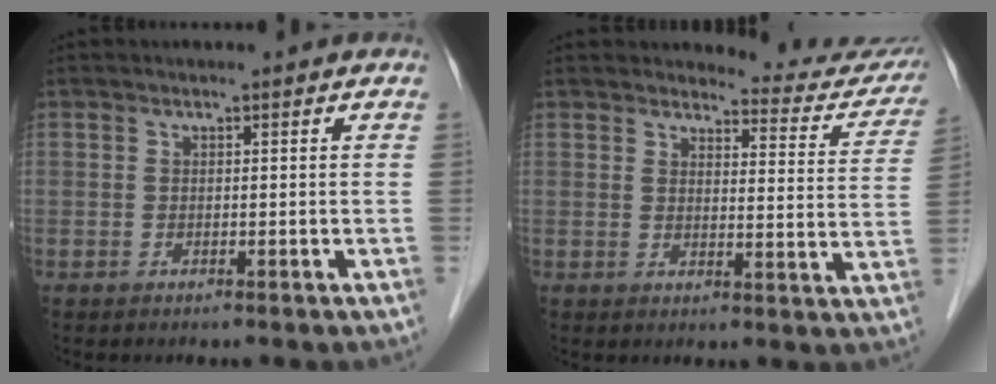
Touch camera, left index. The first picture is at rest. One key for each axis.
{"total": 11.9, "fx": 11.7, "fy": 1.8, "fz": 0.9, "tx": 0.015, "ty": -0.065, "tz": 0.109}